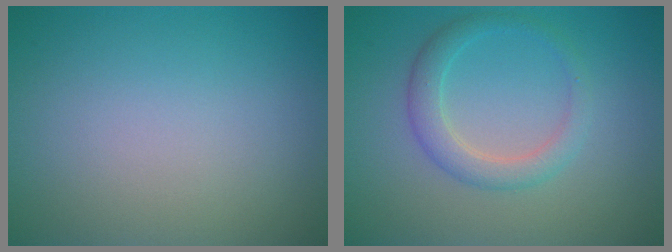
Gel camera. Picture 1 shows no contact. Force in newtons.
{"total": 2.7, "press": 2.7, "slide": 0.1}